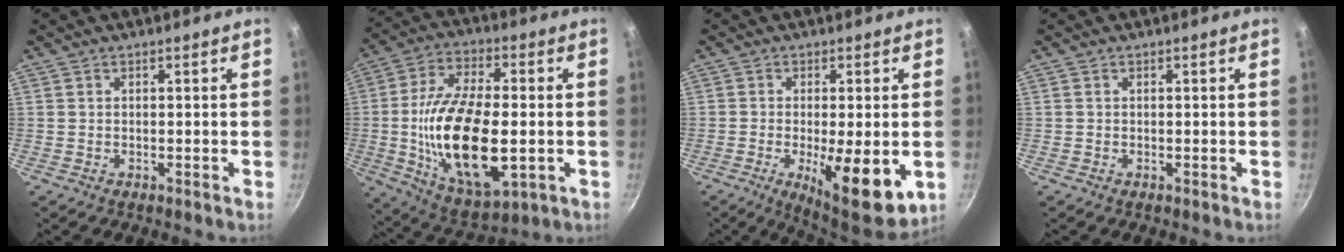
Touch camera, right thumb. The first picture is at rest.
{"total": 22.9, "force": [-2.7, 10.7, 20.1], "torque": [-0.372, -0.004, -0.032]}
{"total": 13.6, "force": [-3.5, 4.3, 12.4], "torque": [-0.179, -0.025, -0.039]}
{"total": 0.0}